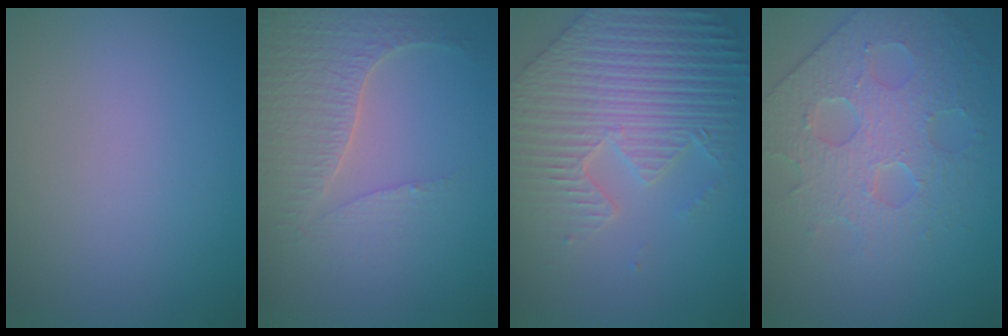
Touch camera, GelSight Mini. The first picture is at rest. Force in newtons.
{"total": 3.9, "press": 3.8, "slide": 0.7}
{"total": 8.6, "press": 6.5, "slide": 5.6}
{"total": 4.6, "press": 4.4, "slide": 1.1}